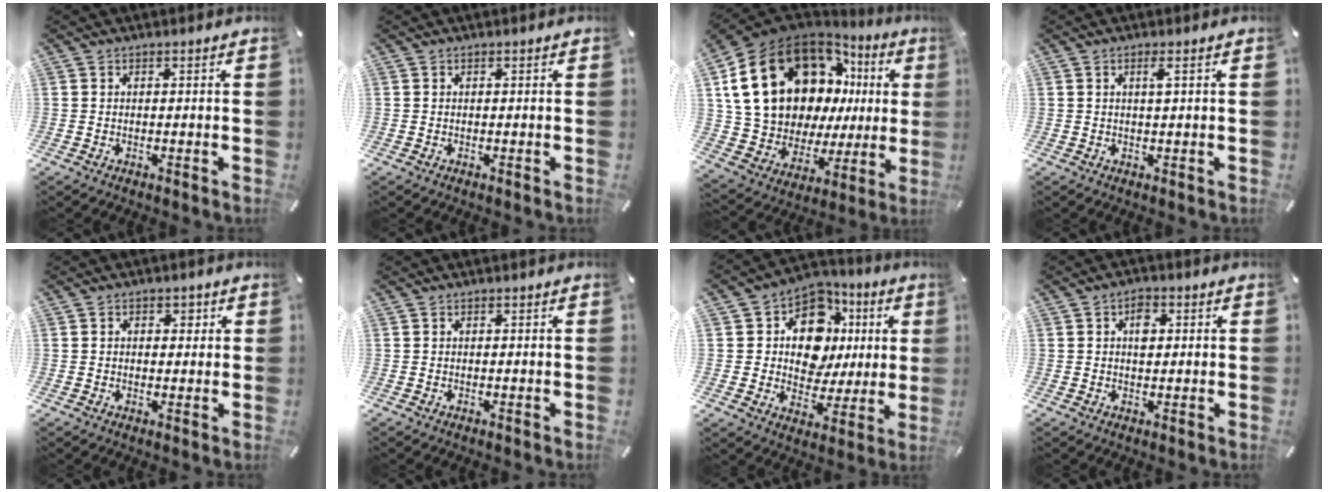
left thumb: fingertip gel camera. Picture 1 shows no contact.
{"total": 0.0}
{"total": 23.9, "force": [8.5, 16.5, 15.1], "torque": [-0.285, -0.047, 0.179]}
{"total": 2.1, "force": [0.6, 0.2, 2.0], "torque": [-0.040, 0.000, 0.009]}
{"total": 2.2, "force": [0.3, 2.0, 1.1], "torque": [-0.001, -0.003, -0.004]}
{"total": 0.0}
{"total": 14.1, "force": [3.4, 11.2, 7.9], "torque": [-0.125, -0.019, 0.068]}
{"total": 3.8, "force": [0.8, 2.7, 2.6], "torque": [-0.025, -0.003, 0.005]}